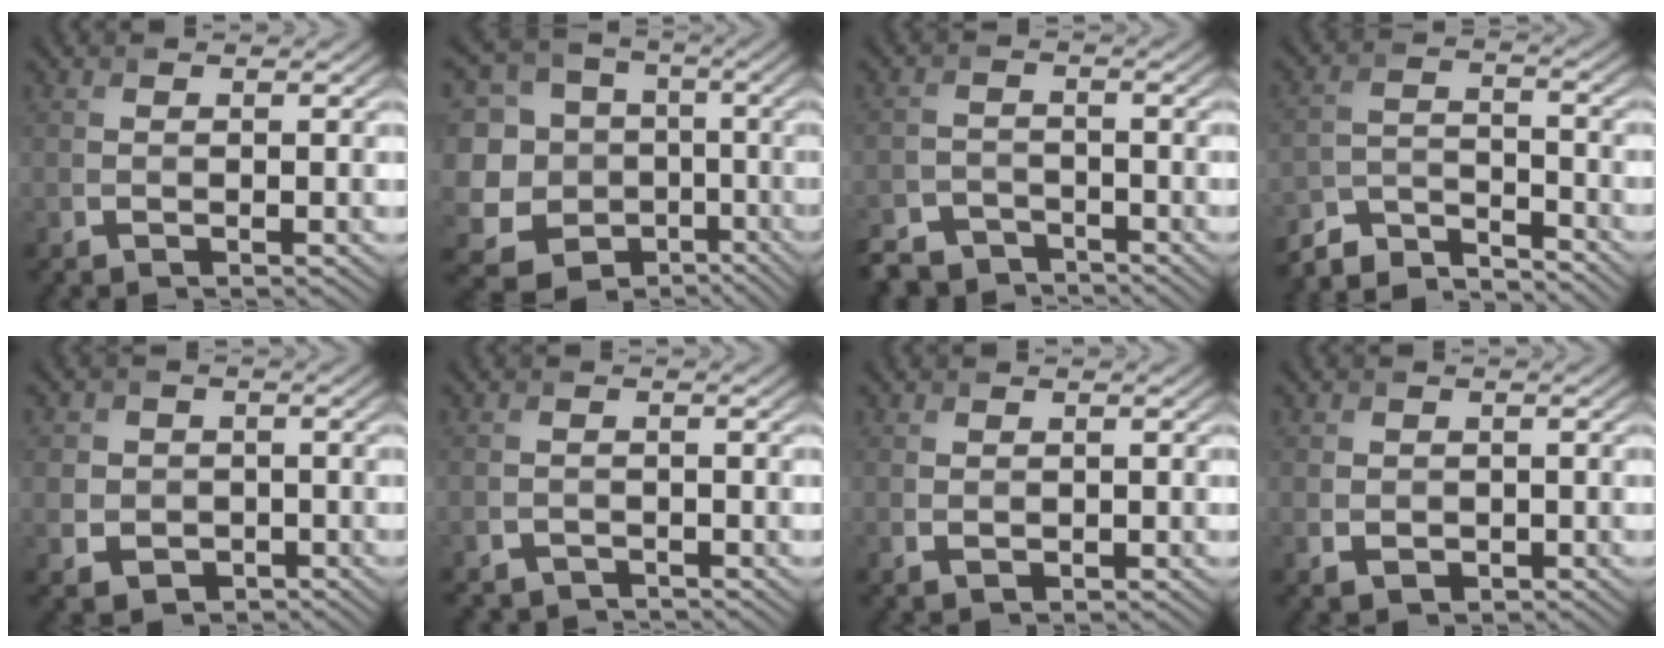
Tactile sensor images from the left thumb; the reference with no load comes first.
{"total": 17.1, "force": [-4.8, 15.3, 6.1], "torque": [-0.217, -0.008, -0.073]}
{"total": 5.4, "force": [-4.5, 2.5, 1.4], "torque": [-0.031, -0.010, -0.090]}
{"total": 7.1, "force": [-6.7, 1.7, 1.8], "torque": [-0.039, -0.004, -0.133]}
{"total": 5.2, "force": [-0.4, 5.0, 1.5], "torque": [-0.050, -0.003, -0.023]}
{"total": 1.6, "force": [-1.3, 0.8, 0.1], "torque": [0.000, -0.002, -0.028]}
{"total": 0.9, "force": [0.3, 0.7, 0.5], "torque": [-0.012, -0.004, 0.010]}
{"total": 1.8, "force": [-0.1, 1.7, 0.7], "torque": [-0.018, -0.007, -0.002]}